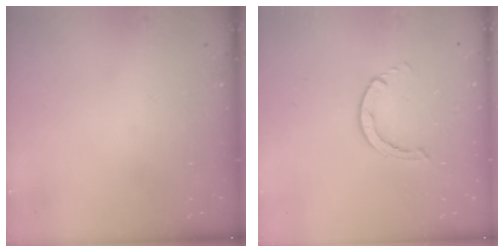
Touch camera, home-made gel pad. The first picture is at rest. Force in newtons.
{"total": 0.6, "press": 0.6, "slide": 0.1}